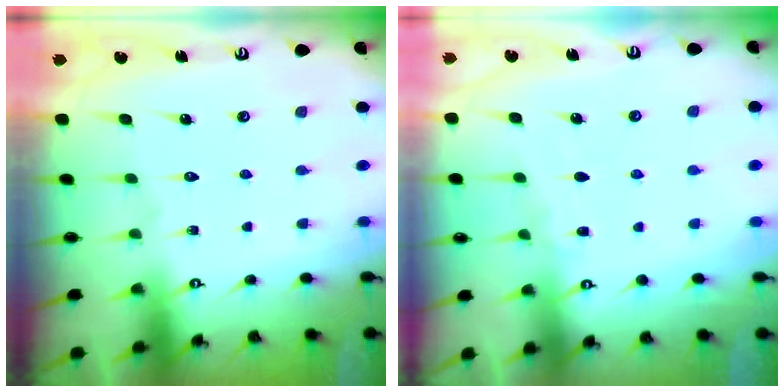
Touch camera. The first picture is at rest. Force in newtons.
{"total": 3.2, "press": 3.2, "slide": 0.3}